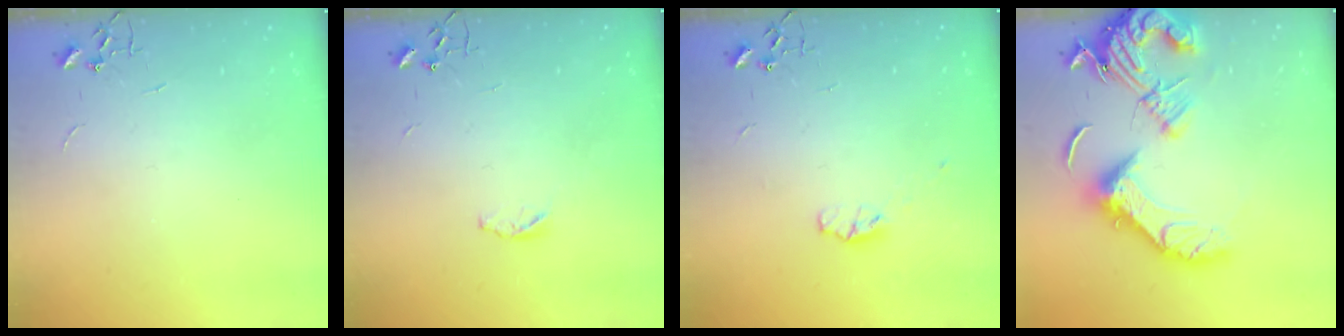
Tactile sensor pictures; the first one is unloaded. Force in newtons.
{"total": 4.0, "press": 4.0, "slide": 0.6}
{"total": 5.0, "press": 4.9, "slide": 0.7}
{"total": 20.2, "press": 20.1, "slide": 2.4}